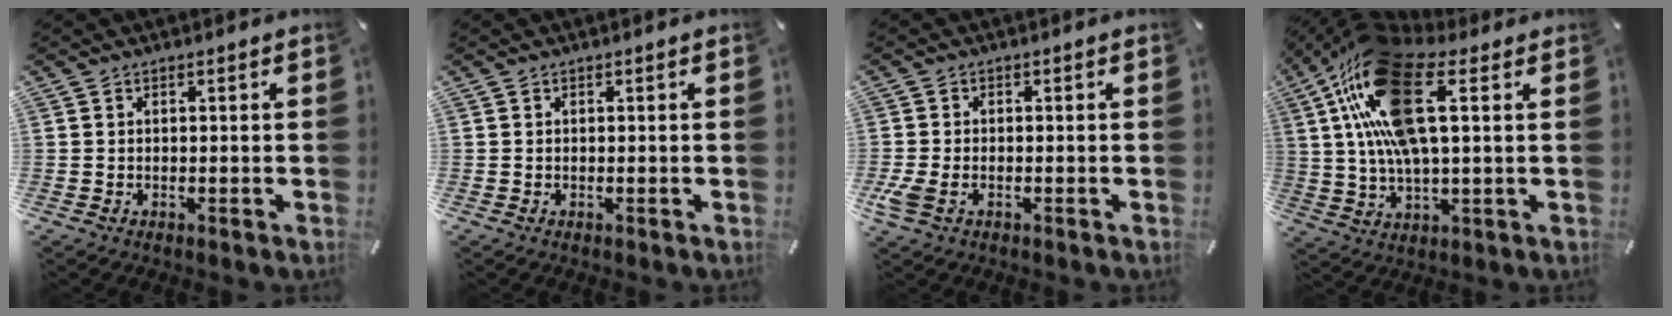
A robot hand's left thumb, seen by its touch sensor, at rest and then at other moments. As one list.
[{"total": 0.0}, {"total": 3.6, "force": [-1.5, 2.2, 2.5], "torque": [-0.065, -0.004, -0.030]}, {"total": 21.8, "force": [7.3, 9.2, 18.3], "torque": [-0.374, -0.004, 0.125]}]